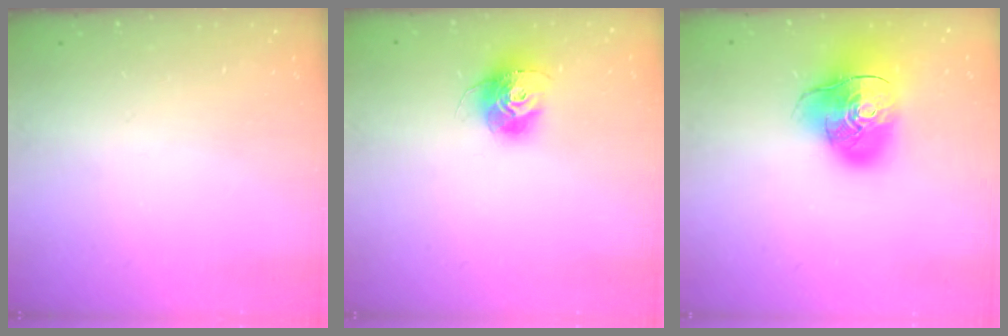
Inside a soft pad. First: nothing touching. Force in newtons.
{"total": 12.6, "press": 12.6, "slide": 1.1}
{"total": 17.9, "press": 17.8, "slide": 2.3}